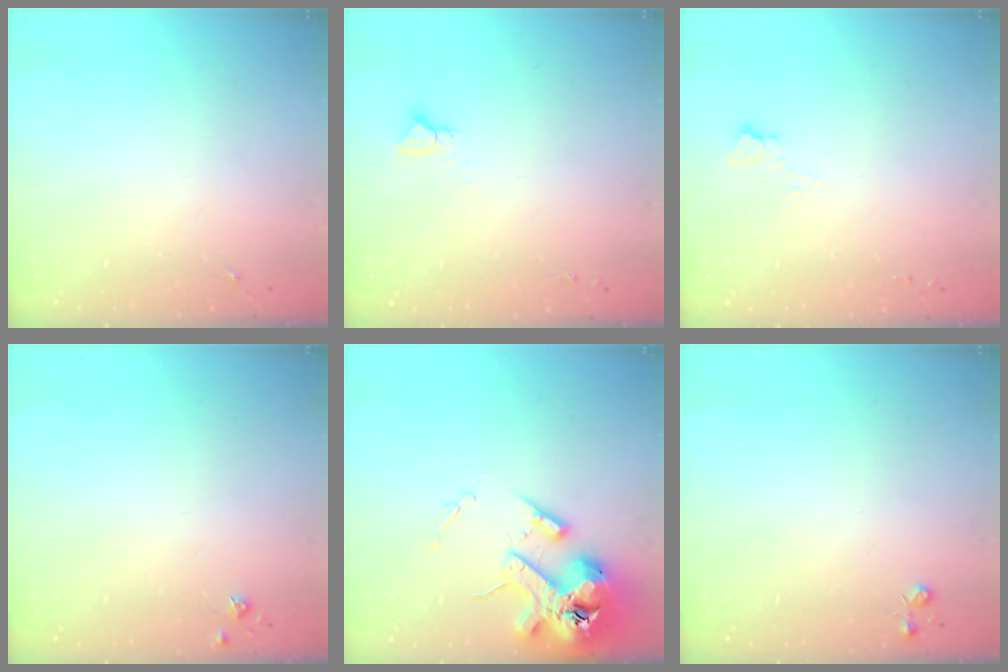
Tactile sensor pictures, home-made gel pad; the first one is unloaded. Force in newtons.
{"total": 2.9, "press": 2.9, "slide": 0.2}
{"total": 3.8, "press": 3.7, "slide": 0.5}
{"total": 3.8, "press": 3.8, "slide": 0.5}
{"total": 14.5, "press": 14.3, "slide": 2.0}
{"total": 3.7, "press": 3.7, "slide": 0.5}